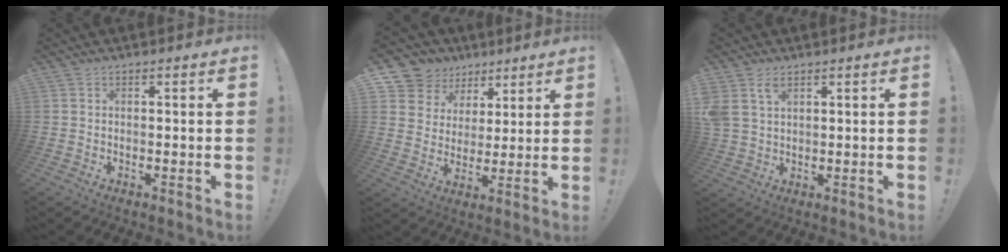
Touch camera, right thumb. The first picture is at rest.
{"total": 9.9, "force": [5.6, 8.0, 1.5], "torque": [-0.035, -0.042, 0.118]}
{"total": 4.8, "force": [2.6, 3.0, 2.6], "torque": [-0.045, -0.009, 0.051]}